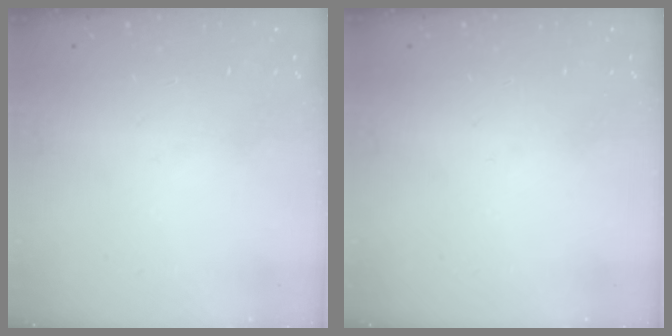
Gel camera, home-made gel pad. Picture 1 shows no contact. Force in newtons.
{"total": 0.0}